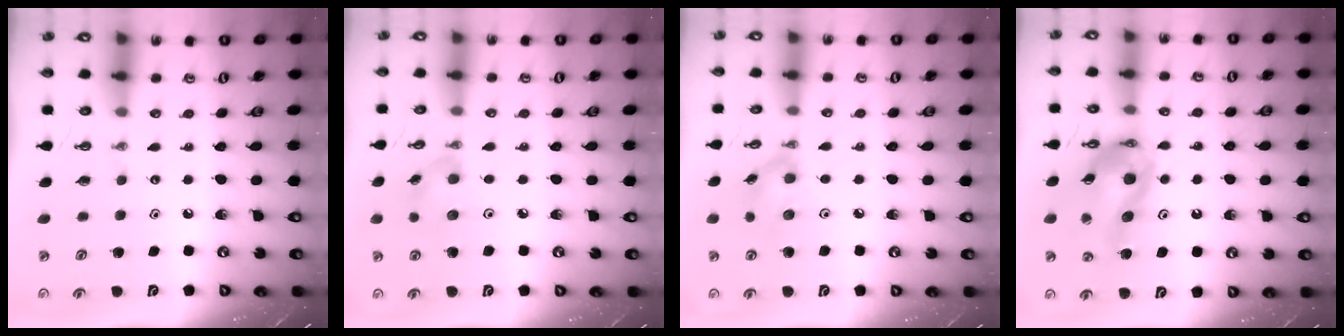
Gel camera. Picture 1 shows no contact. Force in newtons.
{"total": 5.7, "press": 5.7, "slide": 0.8}
{"total": 9.8, "press": 9.5, "slide": 2.3}
{"total": 14.4, "press": 14.3, "slide": 1.5}